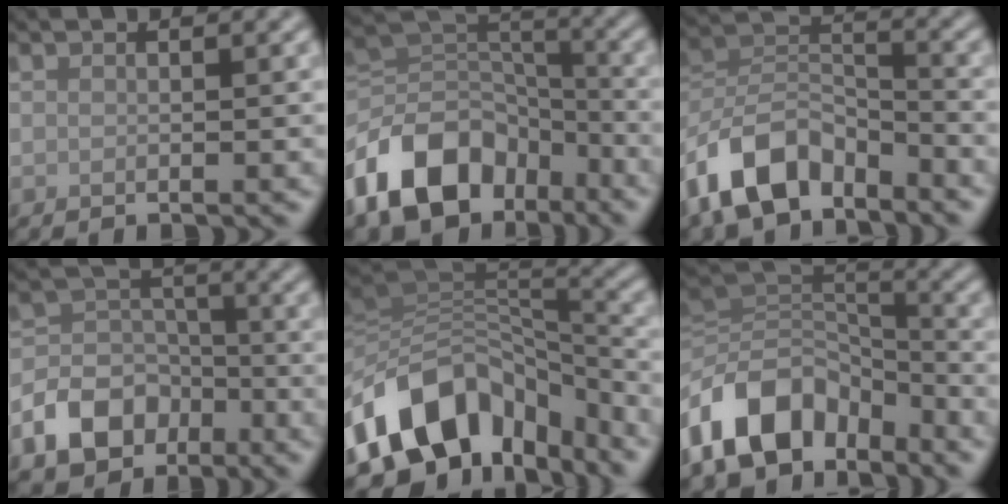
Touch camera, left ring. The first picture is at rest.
{"total": 11.5, "force": [-6.4, 7.6, 5.8], "torque": [-0.108, 0.003, -0.130]}
{"total": 8.6, "force": [-5.9, 4.7, 4.2], "torque": [-0.071, -0.001, -0.121]}
{"total": 6.9, "force": [-3.6, 5.1, 3.0], "torque": [-0.042, 0.002, -0.079]}
{"total": 12.2, "force": [-6.5, 7.8, 6.8], "torque": [-0.121, 0.021, -0.120]}
{"total": 10.4, "force": [-6.0, 6.5, 5.3], "torque": [-0.088, 0.007, -0.124]}